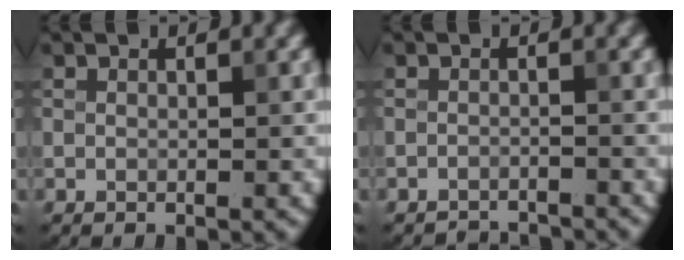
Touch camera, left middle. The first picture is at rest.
{"total": 2.8, "force": [-2.8, 0.2, 0.2], "torque": [0.002, -0.007, -0.045]}